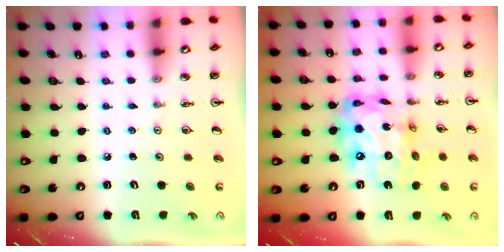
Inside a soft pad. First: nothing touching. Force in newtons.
{"total": 17.1, "press": 17.1, "slide": 1.8}